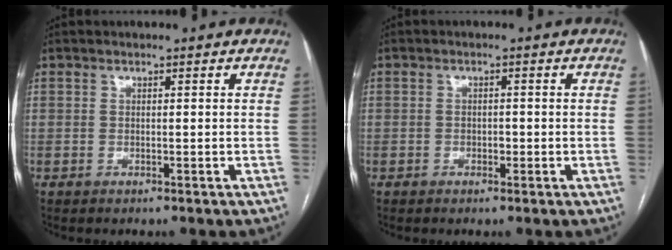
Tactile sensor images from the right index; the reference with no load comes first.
{"total": 1.0, "force": [-0.4, 0.6, 0.7], "torque": [-0.009, 0.003, -0.008]}